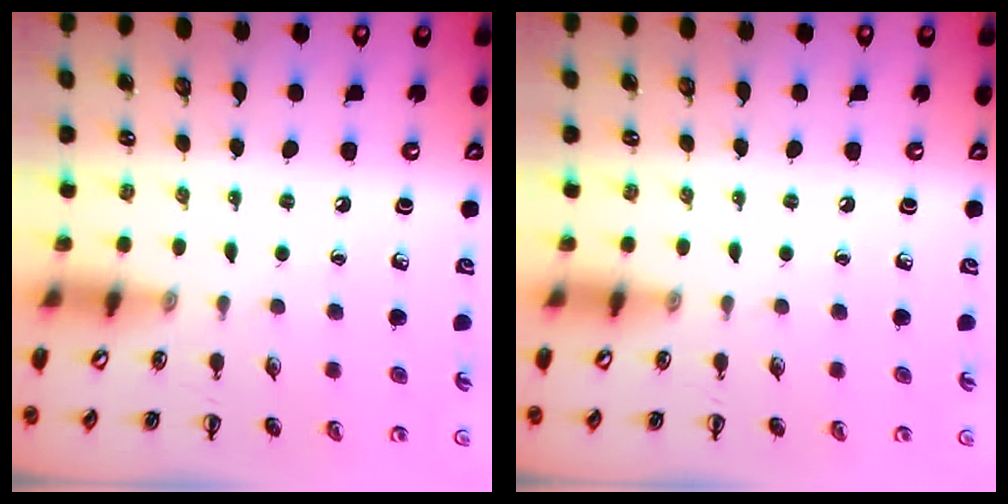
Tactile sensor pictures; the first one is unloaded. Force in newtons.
{"total": 0.0}